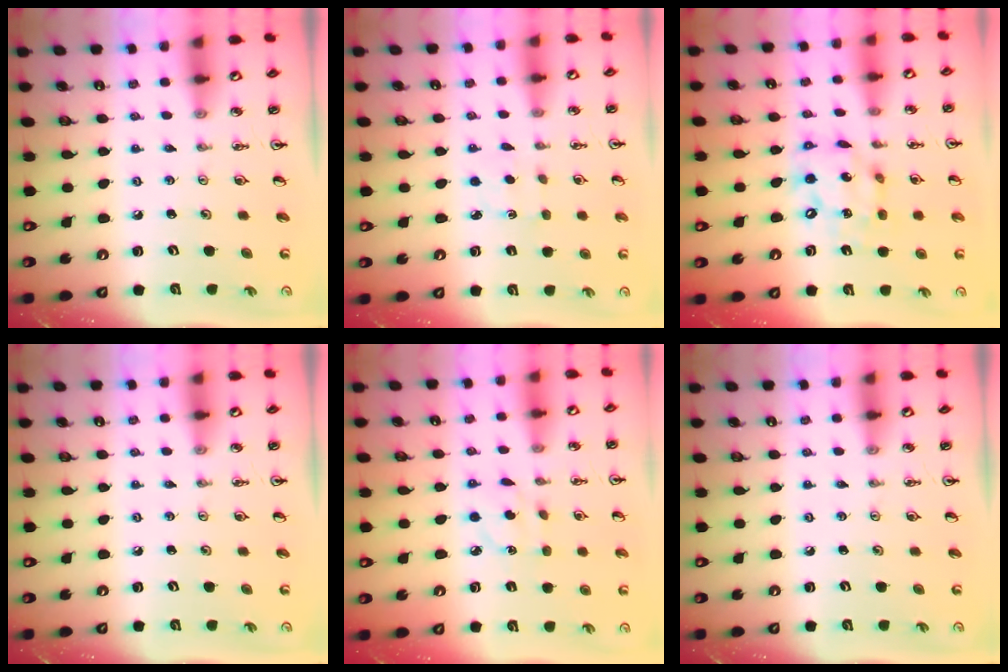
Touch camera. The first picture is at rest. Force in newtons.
{"total": 1.7, "press": 1.6, "slide": 0.4}
{"total": 13.7, "press": 13.6, "slide": 1.3}
{"total": 0.0}
{"total": 3.8, "press": 3.7, "slide": 0.8}
{"total": 0.0}